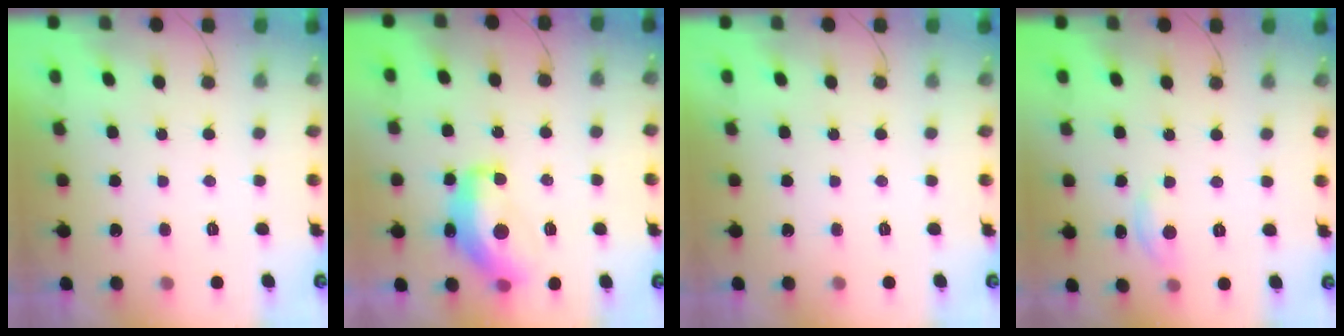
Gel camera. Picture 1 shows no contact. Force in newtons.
{"total": 13.7, "press": 13.7, "slide": 0.8}
{"total": 0.0}
{"total": 4.1, "press": 4.0, "slide": 0.6}